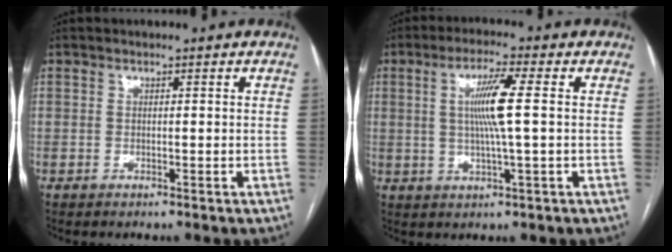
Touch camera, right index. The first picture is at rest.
{"total": 7.3, "force": [1.0, -0.3, 7.2], "torque": [-0.136, 0.000, 0.016]}